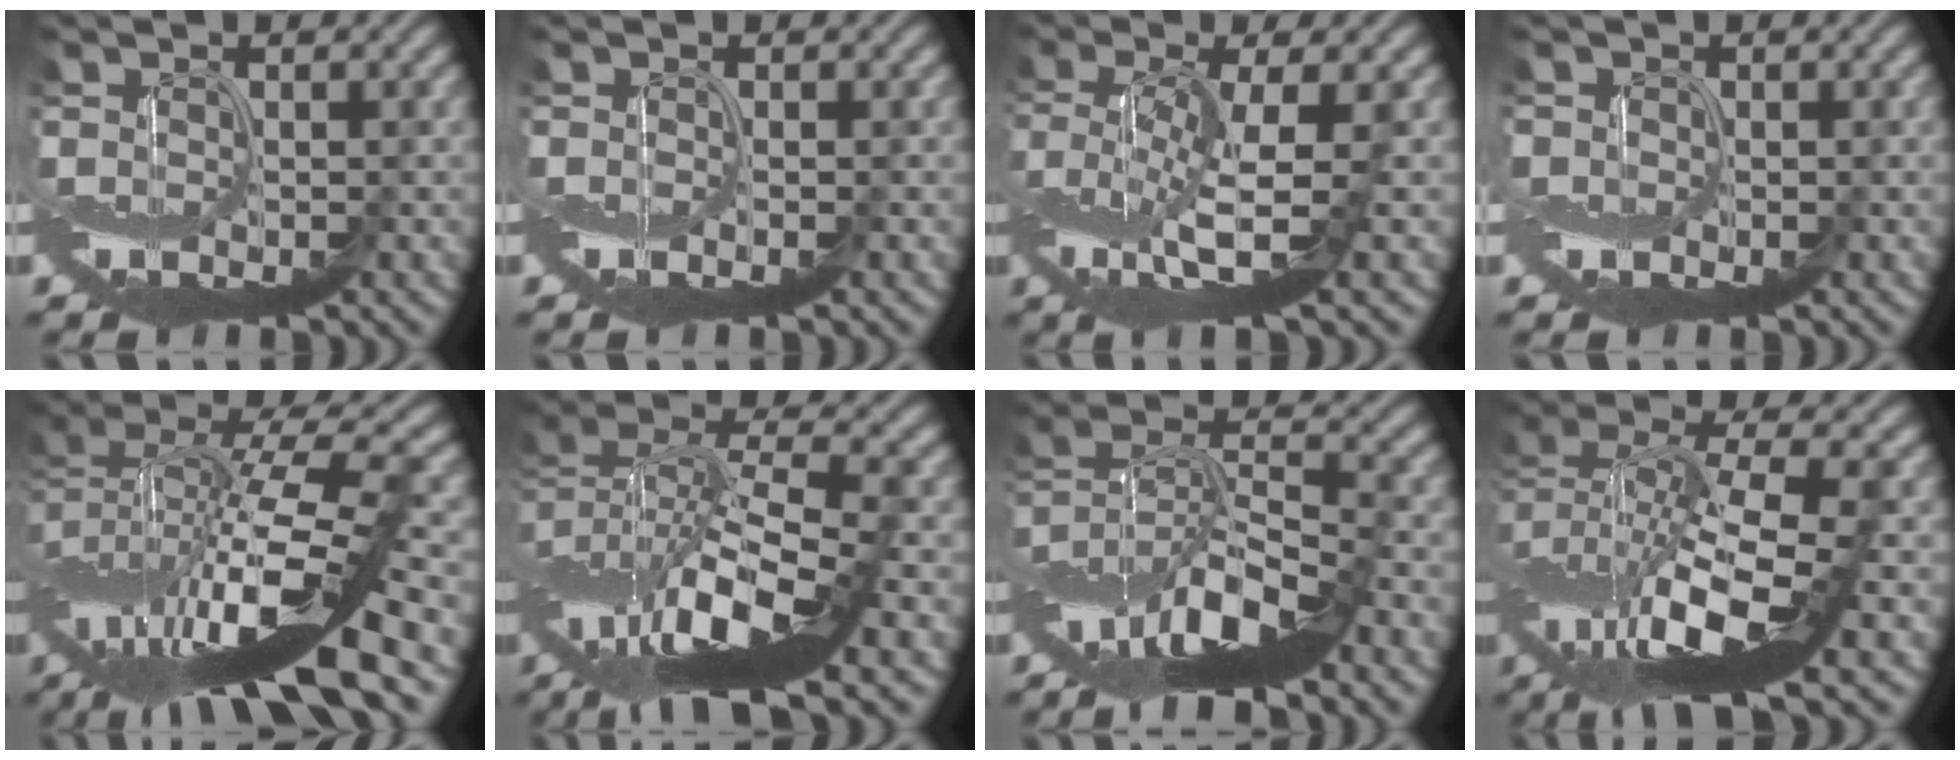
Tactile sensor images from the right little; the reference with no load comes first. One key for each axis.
{"total": 0.6, "fx": -0.3, "fy": -0.3, "fz": 0.4, "tx": -0.008, "ty": -0.003, "tz": -0.007}
{"total": 5.5, "fx": -0.9, "fy": 1.2, "fz": 5.3, "tx": -0.117, "ty": 0.005, "tz": -0.024}
{"total": 1.6, "fx": 0.0, "fy": 1.6, "fz": 0.3, "tx": -0.007, "ty": 0.008, "tz": -0.005}
{"total": 15.1, "fx": -3.6, "fy": 3.9, "fz": 14.1, "tx": -0.256, "ty": 0.016, "tz": -0.061}
{"total": 12.0, "fx": -3.9, "fy": 3.6, "fz": 10.7, "tx": -0.194, "ty": 0.012, "tz": -0.070}
{"total": 11.1, "fx": -6.6, "fy": 3.1, "fz": 8.4, "tx": -0.149, "ty": 0.009, "tz": -0.130}
{"total": 12.2, "fx": -2.5, "fy": 3.7, "fz": 11.4, "tx": -0.218, "ty": 0.007, "tz": -0.045}